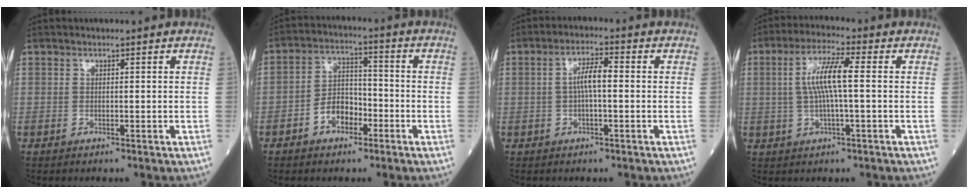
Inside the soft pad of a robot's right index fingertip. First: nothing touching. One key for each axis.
{"total": 6.2, "fx": -2.8, "fy": 3.8, "fz": 3.9, "tx": -0.070, "ty": 0.020, "tz": -0.054}
{"total": 4.1, "fx": 0.0, "fy": 0.9, "fz": 4.0, "tx": -0.076, "ty": 0.011, "tz": 0.000}
{"total": 7.0, "fx": 0.6, "fy": 0.6, "fz": 7.0, "tx": -0.142, "ty": 0.012, "tz": 0.009}